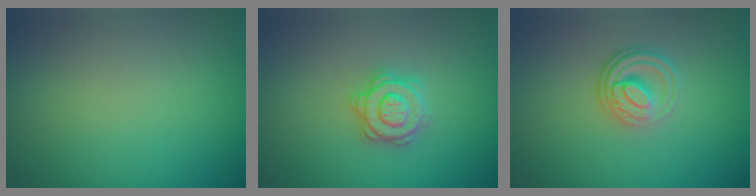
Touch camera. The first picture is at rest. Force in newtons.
{"total": 2.8, "press": 2.8, "slide": 0.4}
{"total": 3.0, "press": 2.4, "slide": 1.8}